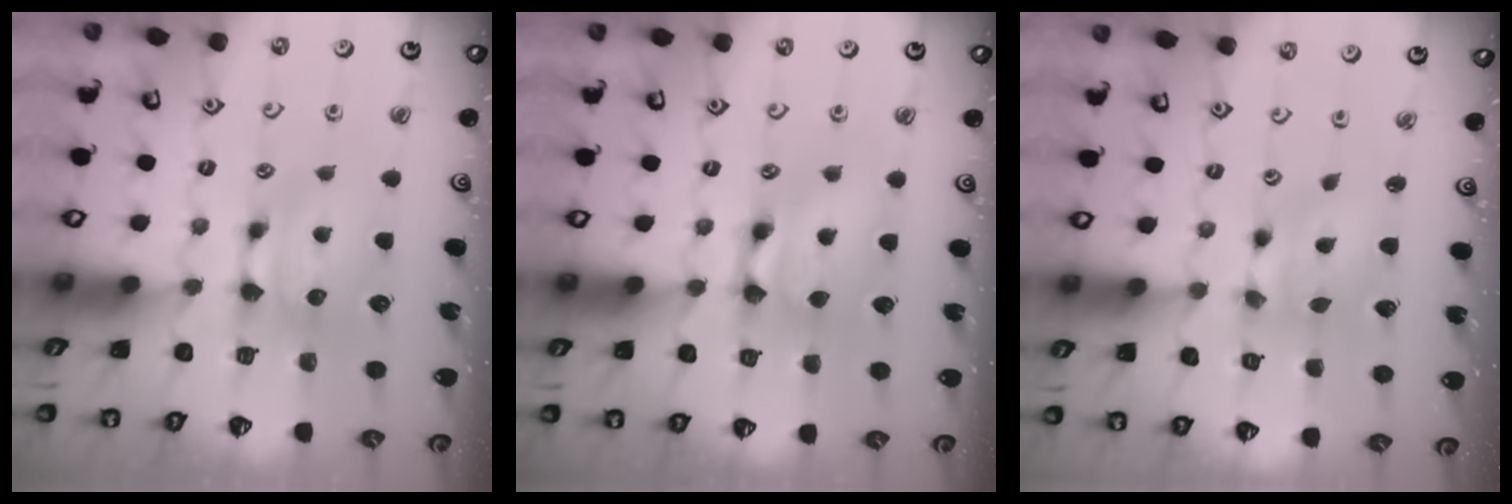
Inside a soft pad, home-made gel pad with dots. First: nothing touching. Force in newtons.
{"total": 2.7, "press": 2.7, "slide": 0.2}
{"total": 3.4, "press": 3.0, "slide": 1.7}